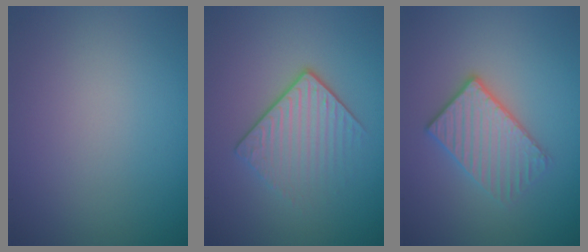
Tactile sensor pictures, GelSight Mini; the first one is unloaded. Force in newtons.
{"total": 4.2, "press": 2.7, "slide": 3.3}
{"total": 3.3, "press": 3.0, "slide": 1.5}